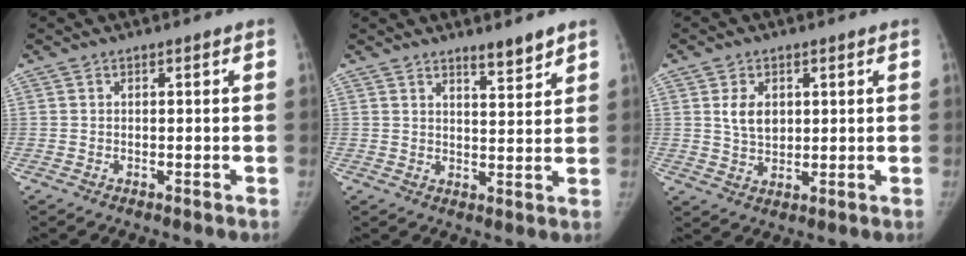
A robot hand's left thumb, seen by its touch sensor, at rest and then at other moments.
{"total": 4.6, "force": [3.8, 0.8, 2.4], "torque": [-0.028, -0.033, 0.057]}
{"total": 5.5, "force": [1.6, 3.9, 3.5], "torque": [-0.043, -0.013, 0.035]}